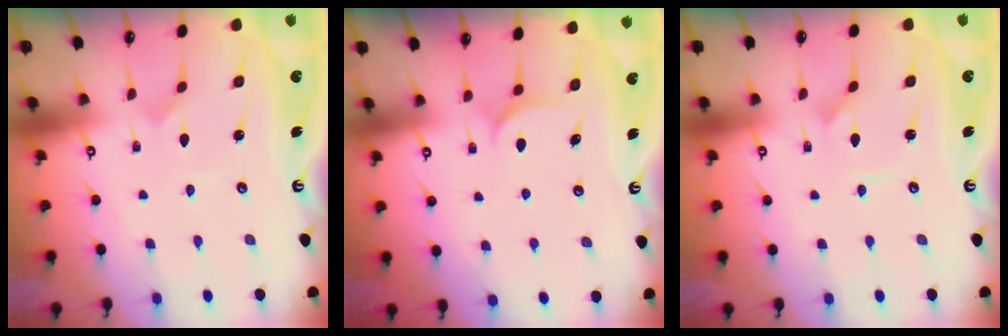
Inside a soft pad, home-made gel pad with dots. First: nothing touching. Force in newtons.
{"total": 4.6, "press": 4.6, "slide": 0.1}
{"total": 1.7, "press": 1.6, "slide": 0.3}